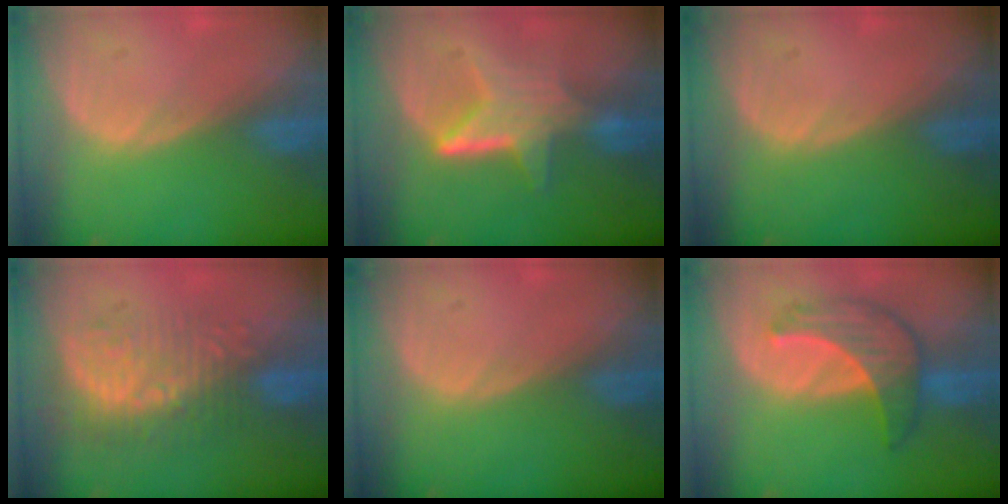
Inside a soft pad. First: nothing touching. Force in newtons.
{"total": 6.7, "press": 6.1, "slide": 2.7}
{"total": 0.0}
{"total": 9.9, "press": 8.7, "slide": 4.8}
{"total": 0.0}
{"total": 7.0, "press": 6.9, "slide": 0.5}